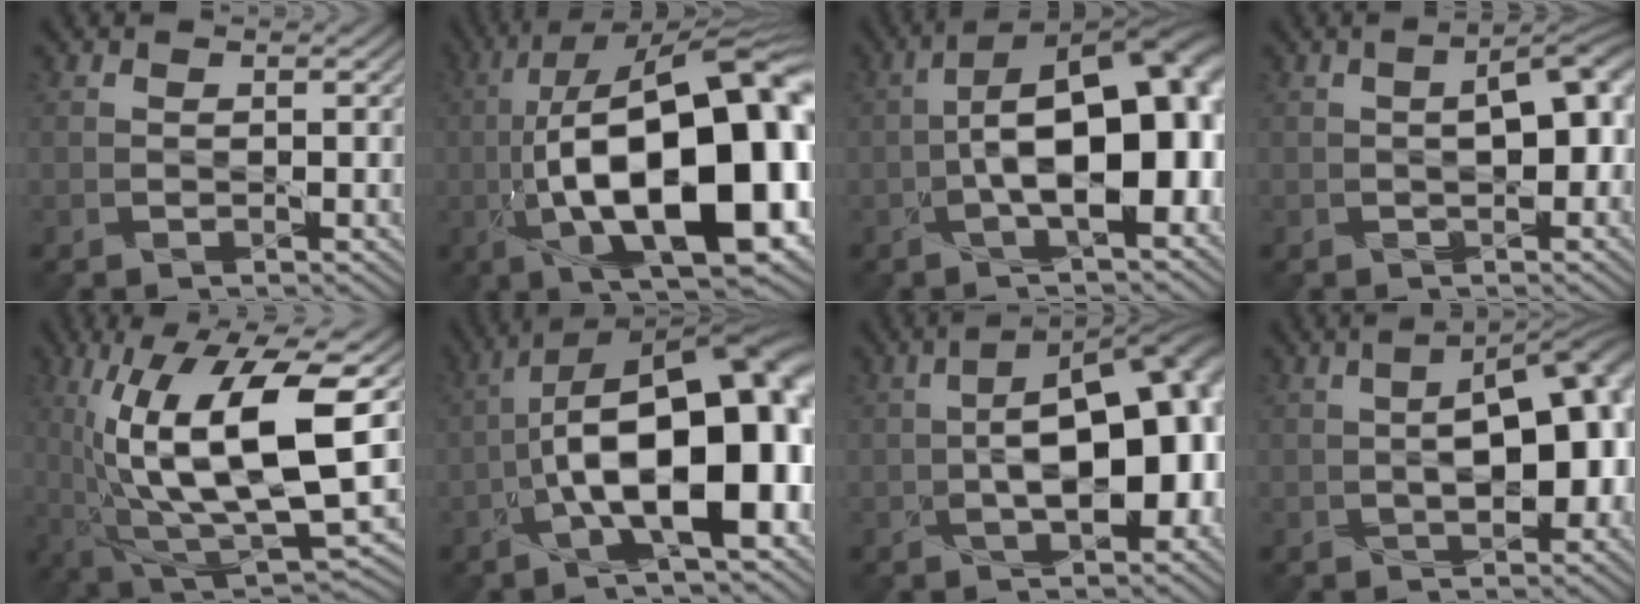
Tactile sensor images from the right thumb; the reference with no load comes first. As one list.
[{"total": 22.0, "force": [-3.0, 8.3, 20.1], "torque": [-0.321, 0.014, -0.050]}, {"total": 17.1, "force": [-2.0, 7.8, 15.1], "torque": [-0.213, -0.002, -0.024]}, {"total": 5.6, "force": [0.0, 2.7, 4.9], "torque": [-0.072, -0.002, 0.010]}, {"total": 15.1, "force": [2.1, 4.8, 14.2], "torque": [-0.266, 0.004, 0.039]}, {"total": 20.3, "force": [-3.6, 8.6, 18.0], "torque": [-0.254, 0.016, -0.063]}, {"total": 16.1, "force": [-0.8, 8.1, 14.0], "torque": [-0.181, -0.009, -0.008]}, {"total": 11.2, "force": [-0.4, 5.8, 9.6], "torque": [-0.122, -0.008, 0.000]}]